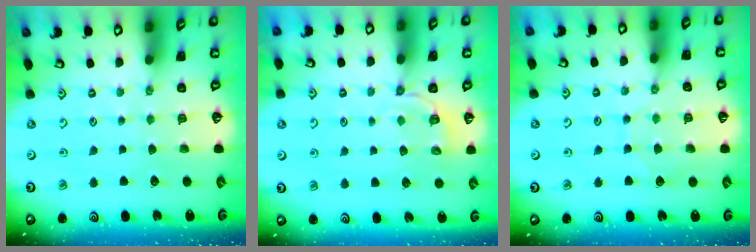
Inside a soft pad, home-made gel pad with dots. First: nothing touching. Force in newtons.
{"total": 3.5, "press": 3.0, "slide": 1.8}
{"total": 6.2, "press": 6.2, "slide": 0.6}